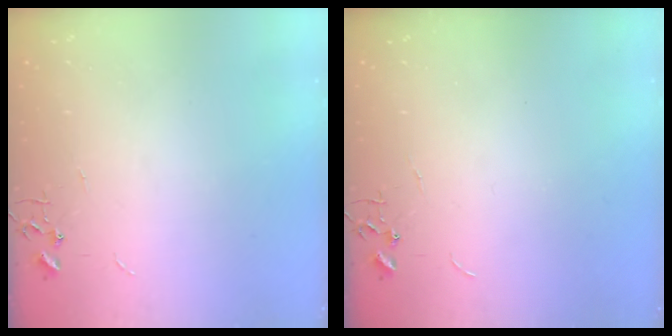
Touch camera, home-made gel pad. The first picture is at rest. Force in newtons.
{"total": 0.0}